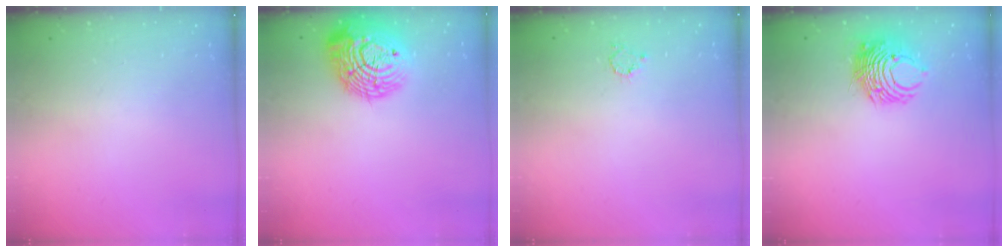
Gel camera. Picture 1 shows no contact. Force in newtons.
{"total": 18.8, "press": 18.7, "slide": 1.5}
{"total": 2.6, "press": 2.6, "slide": 0.4}
{"total": 8.1, "press": 8.0, "slide": 1.1}